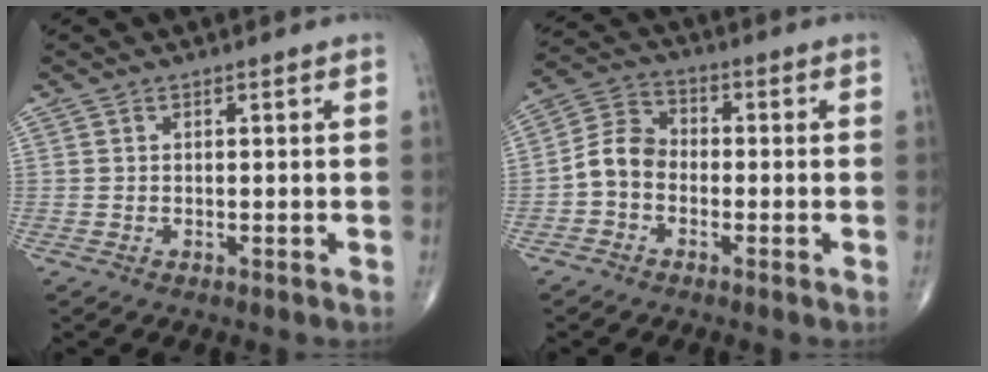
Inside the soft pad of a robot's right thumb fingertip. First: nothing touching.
{"total": 6.4, "force": [-1.8, 4.9, 3.7], "torque": [-0.056, 0.027, -0.051]}